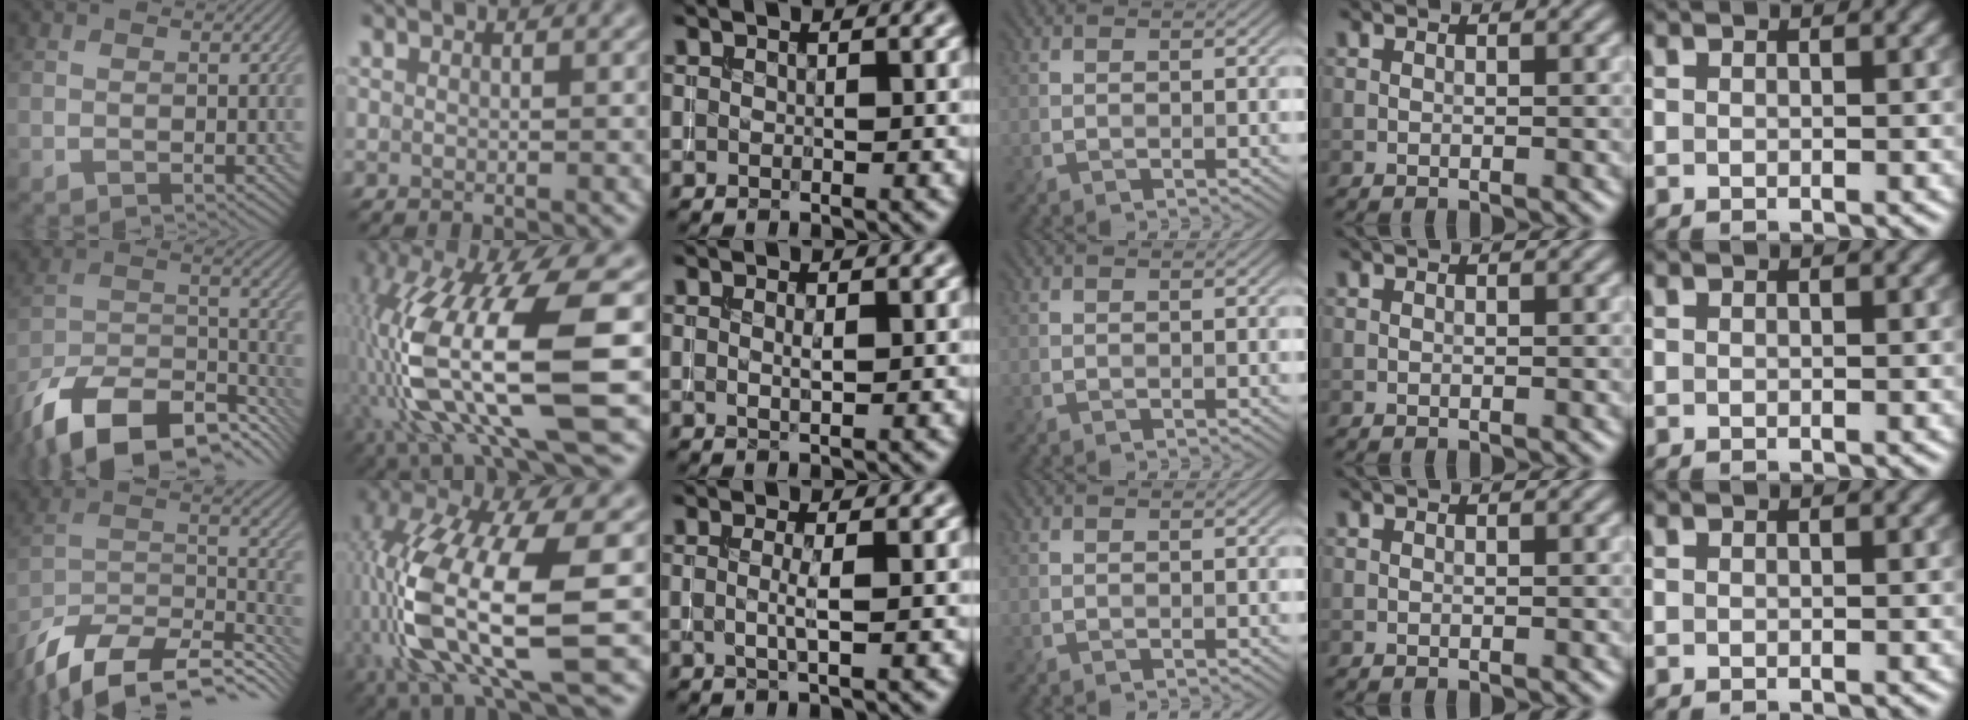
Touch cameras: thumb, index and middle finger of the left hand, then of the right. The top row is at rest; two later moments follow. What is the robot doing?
{"motion": "insert", "object": "drawer"}